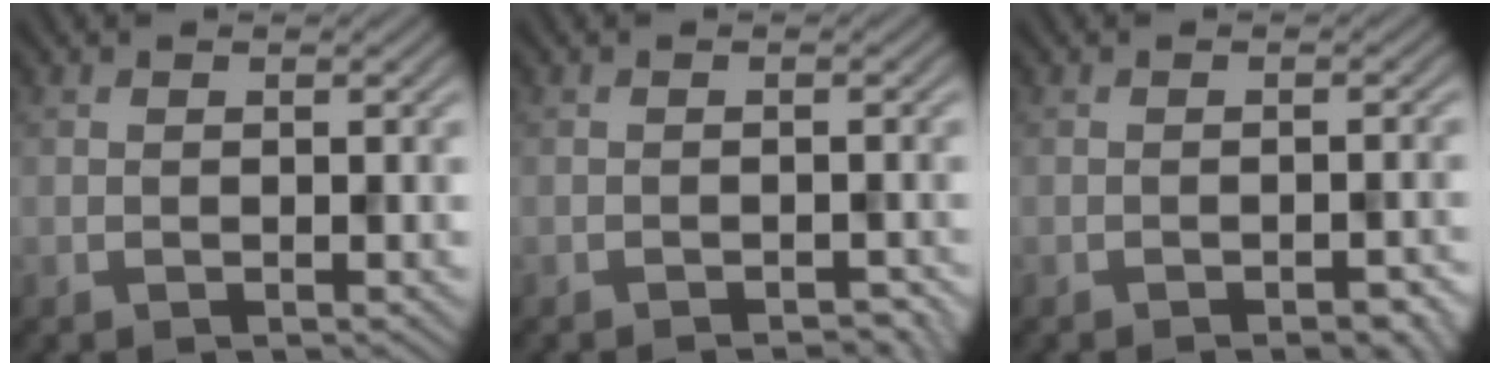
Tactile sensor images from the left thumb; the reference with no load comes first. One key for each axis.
{"total": 1.5, "fx": -1.4, "fy": 0.2, "fz": 0.5, "tx": -0.002, "ty": 0.000, "tz": -0.018}
{"total": 2.4, "fx": -1.6, "fy": 0.6, "fz": 1.6, "tx": -0.020, "ty": 0.000, "tz": -0.020}